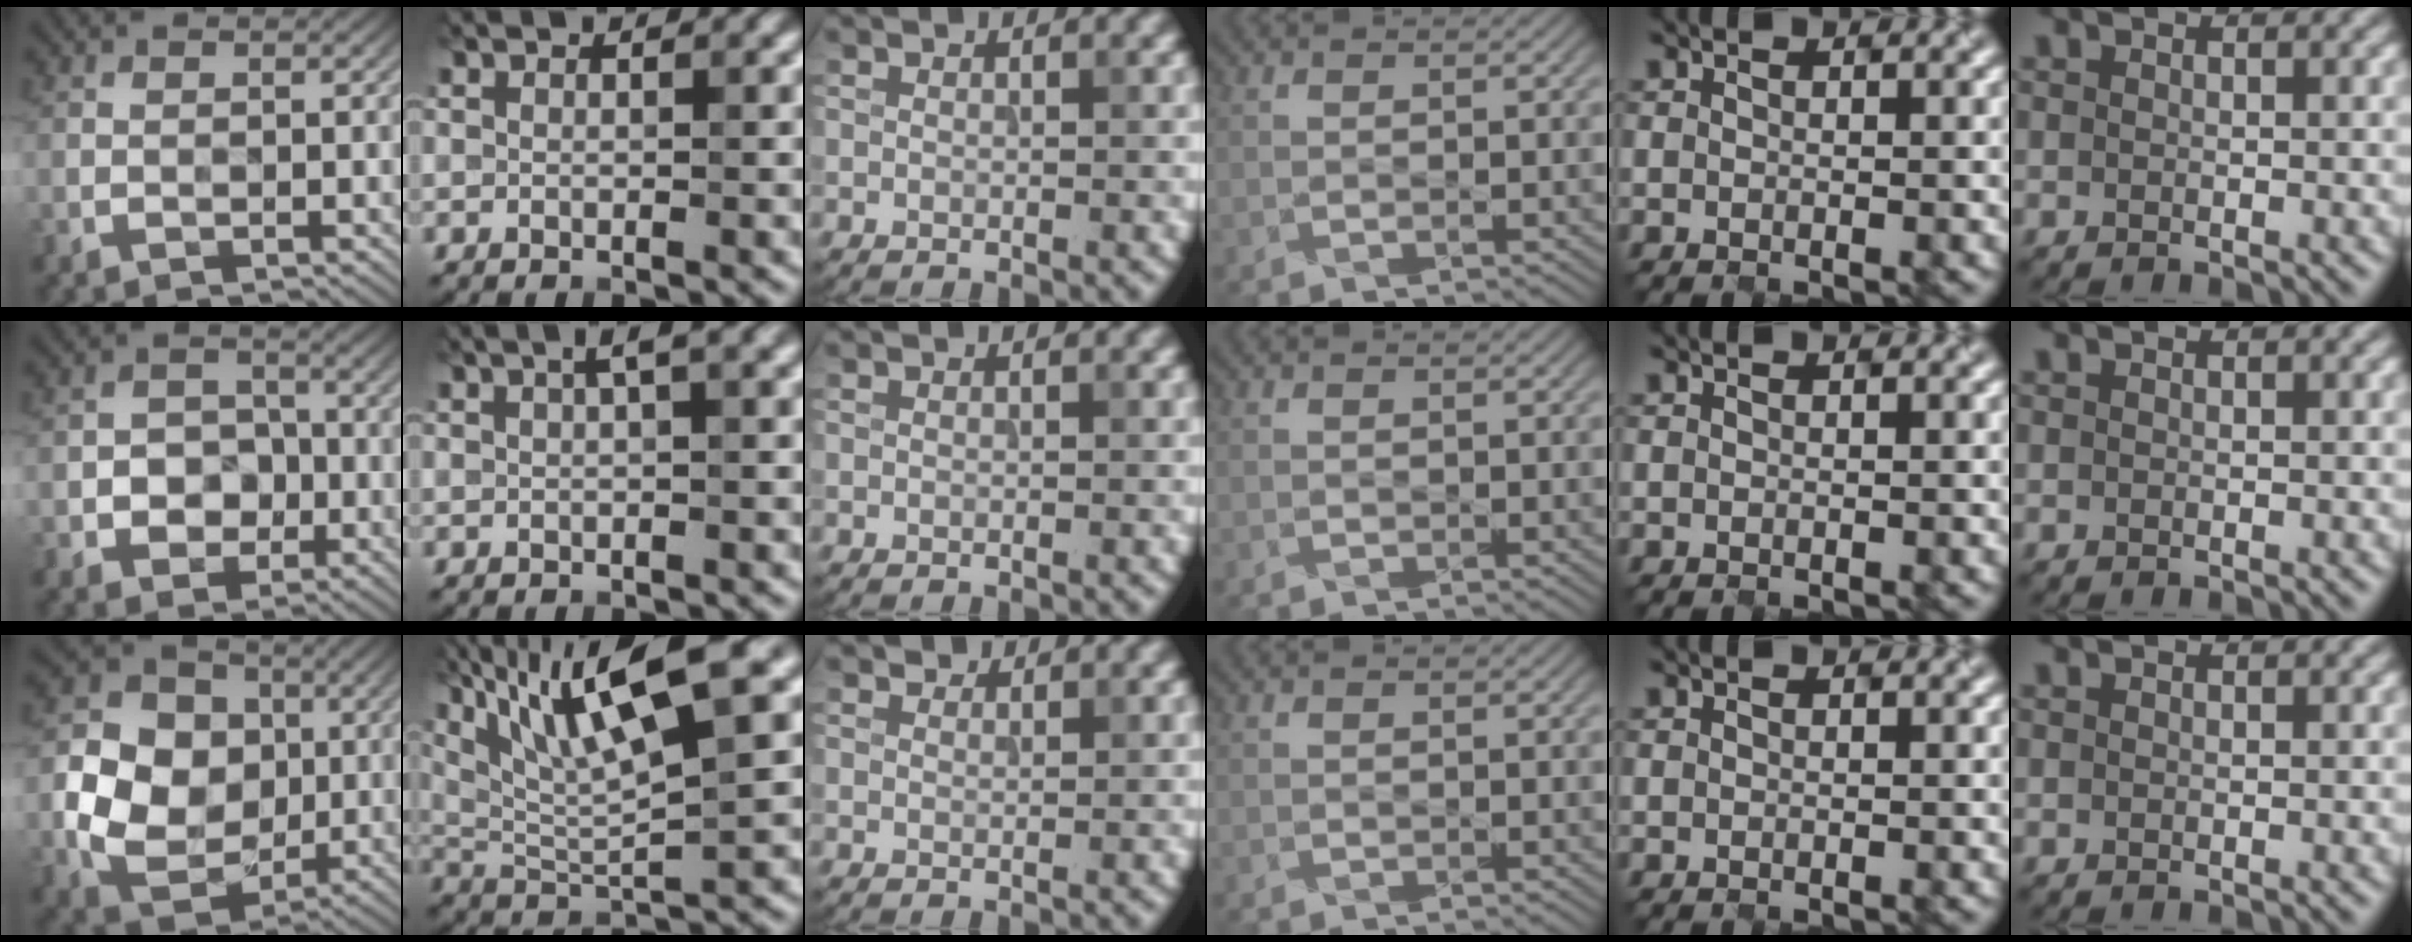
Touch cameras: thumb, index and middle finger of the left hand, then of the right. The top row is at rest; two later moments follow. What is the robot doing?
{"motion": "close", "object": "folder"}